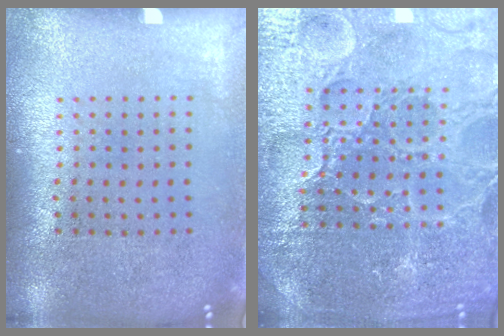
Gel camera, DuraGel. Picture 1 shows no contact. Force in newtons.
{"total": 5.2, "press": 4.8, "slide": 1.9}